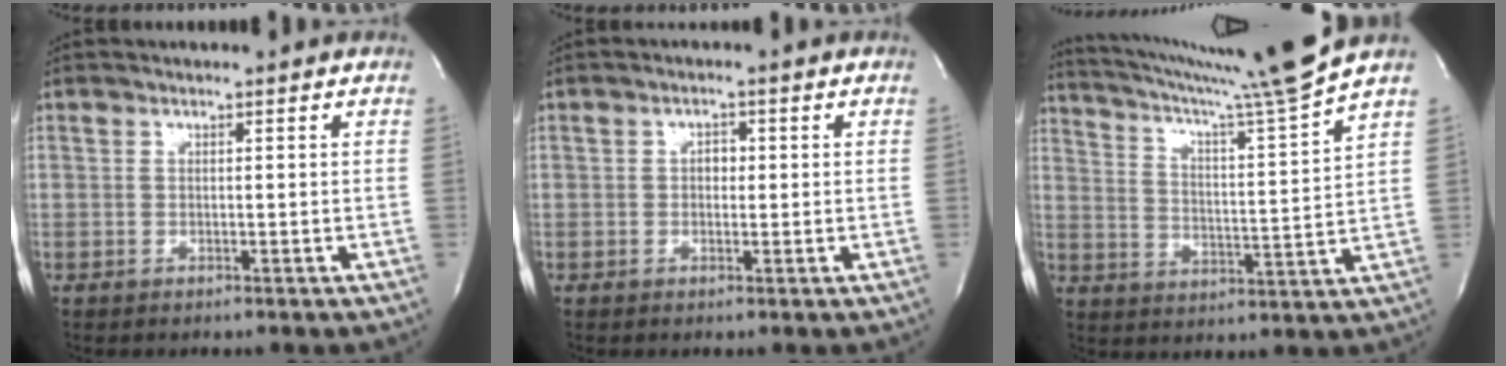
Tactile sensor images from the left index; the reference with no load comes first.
{"total": 1.8, "force": [0.1, 1.2, 1.3], "torque": [-0.020, 0.004, 0.001]}
{"total": 15.0, "force": [13.4, -3.9, 5.4], "torque": [-0.101, -0.052, 0.207]}